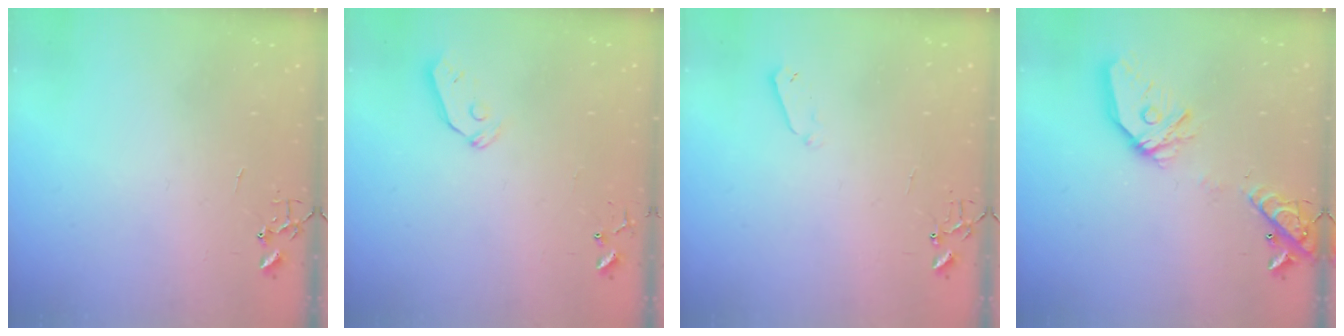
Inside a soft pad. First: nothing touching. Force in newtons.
{"total": 5.6, "press": 5.6, "slide": 0.7}
{"total": 3.3, "press": 3.2, "slide": 0.7}
{"total": 18.3, "press": 18.2, "slide": 2.6}